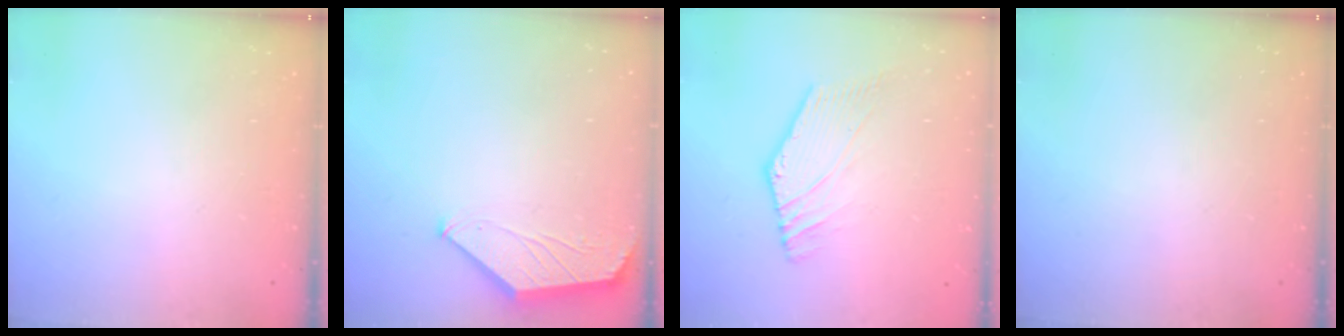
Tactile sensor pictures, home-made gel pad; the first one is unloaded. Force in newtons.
{"total": 1.7, "press": 1.6, "slide": 0.3}
{"total": 1.7, "press": 1.3, "slide": 1.1}
{"total": 0.0}